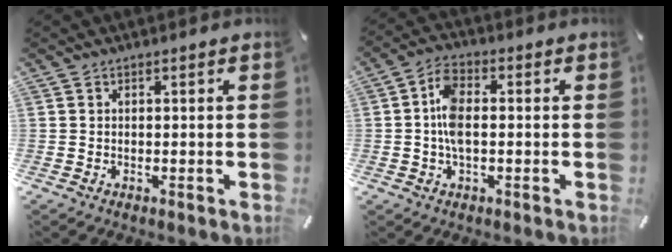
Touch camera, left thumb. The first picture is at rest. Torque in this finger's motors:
{"motor_torque": [0.44, 0.99, 0.41, -0.04, 0.08]}